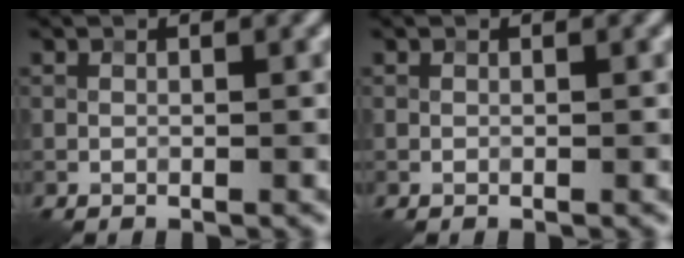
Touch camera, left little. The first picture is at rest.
{"total": 0.0}